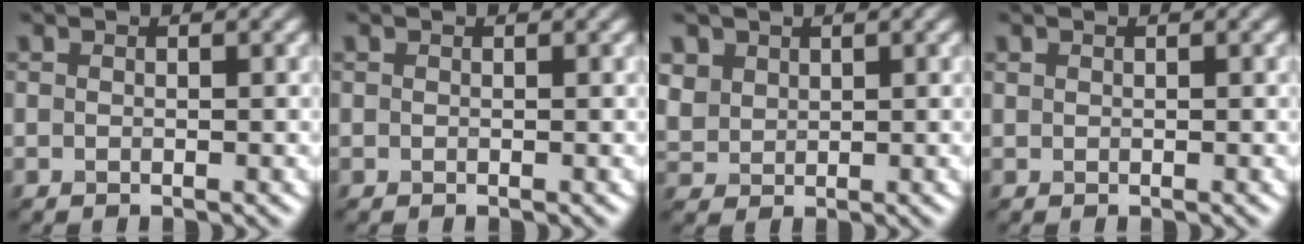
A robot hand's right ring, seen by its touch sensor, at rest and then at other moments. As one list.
[{"total": 0.0}, {"total": 1.3, "force": [0.8, 0.6, -0.9], "torque": [-0.017, -0.003, 0.048]}, {"total": 1.1, "force": [-0.2, -0.7, -0.8], "torque": [-0.001, -0.006, 0.015]}]